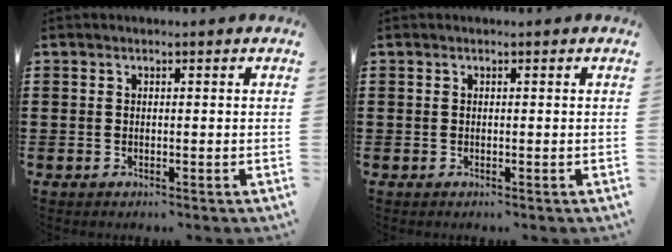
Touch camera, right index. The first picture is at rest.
{"total": 0.0}